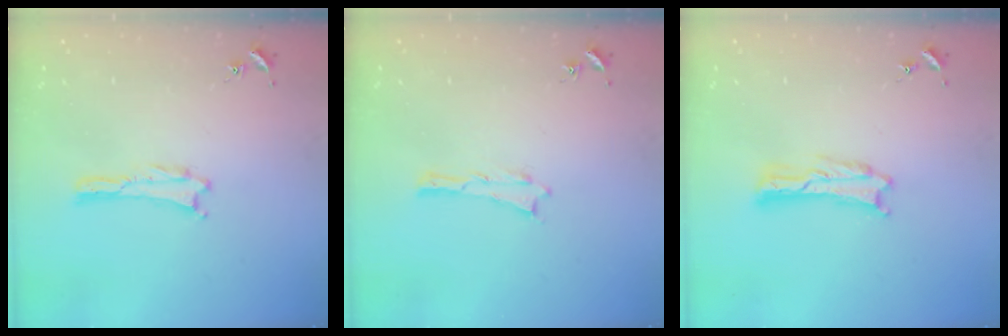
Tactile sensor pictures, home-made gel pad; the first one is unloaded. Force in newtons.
{"total": 0.0}
{"total": 0.8, "press": 0.8, "slide": 0.2}